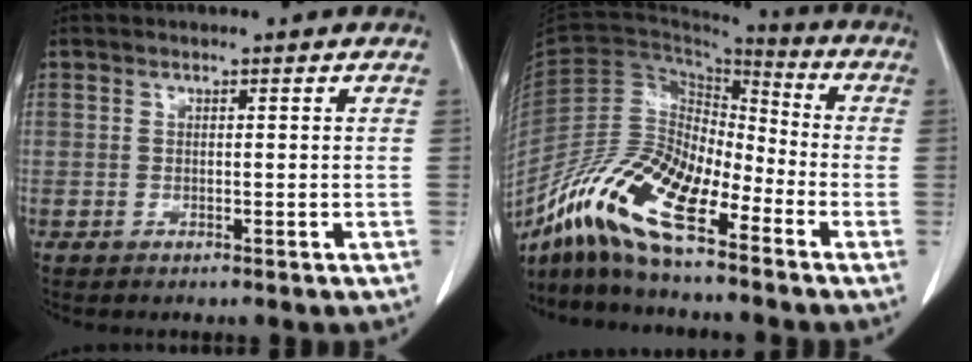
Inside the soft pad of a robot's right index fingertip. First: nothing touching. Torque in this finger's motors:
{"motor_torque": [1.38, -0.76, 1.05, 0.21]}